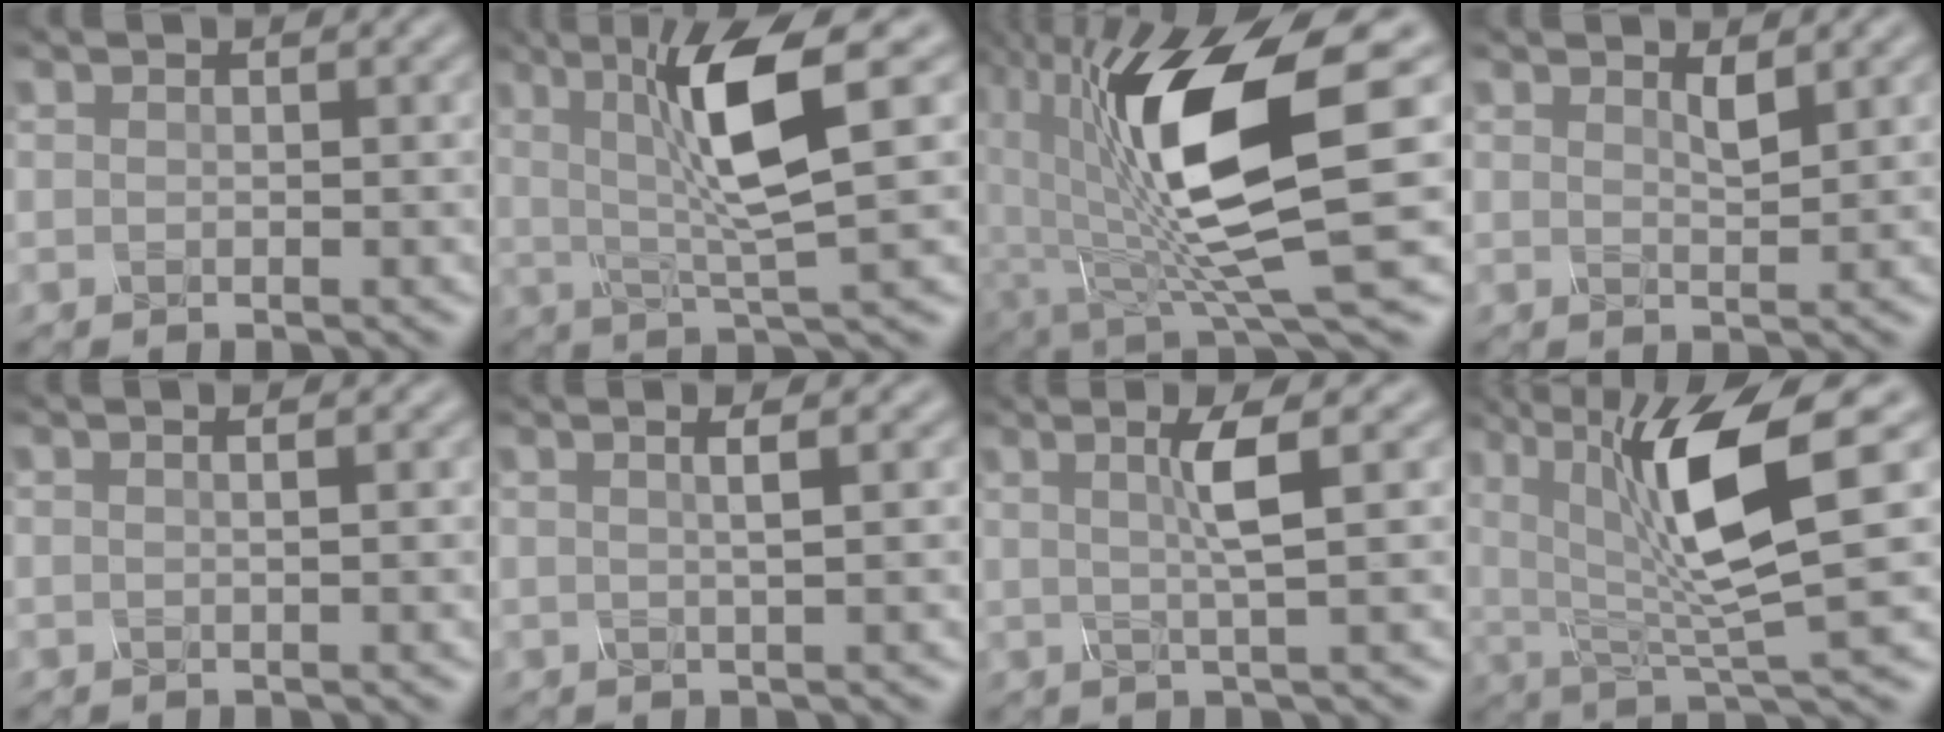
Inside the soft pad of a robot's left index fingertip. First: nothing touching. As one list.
[{"total": 8.0, "force": [1.4, 1.4, 7.8], "torque": [-0.138, -0.005, 0.027]}, {"total": 13.2, "force": [0.6, 4.0, 12.6], "torque": [-0.236, -0.023, 0.014]}, {"total": 1.2, "force": [0.8, 0.2, 0.9], "torque": [-0.016, -0.005, 0.014]}, {"total": 2.3, "force": [0.9, 1.2, 1.8], "torque": [-0.009, 0.011, -0.018]}, {"total": 2.9, "force": [0.9, 1.0, 2.6], "torque": [-0.023, 0.010, -0.015]}, {"total": 3.6, "force": [0.6, 0.4, 3.5], "torque": [-0.061, 0.000, 0.011]}, {"total": 10.1, "force": [2.4, 2.4, 9.5], "torque": [-0.161, -0.006, 0.045]}]